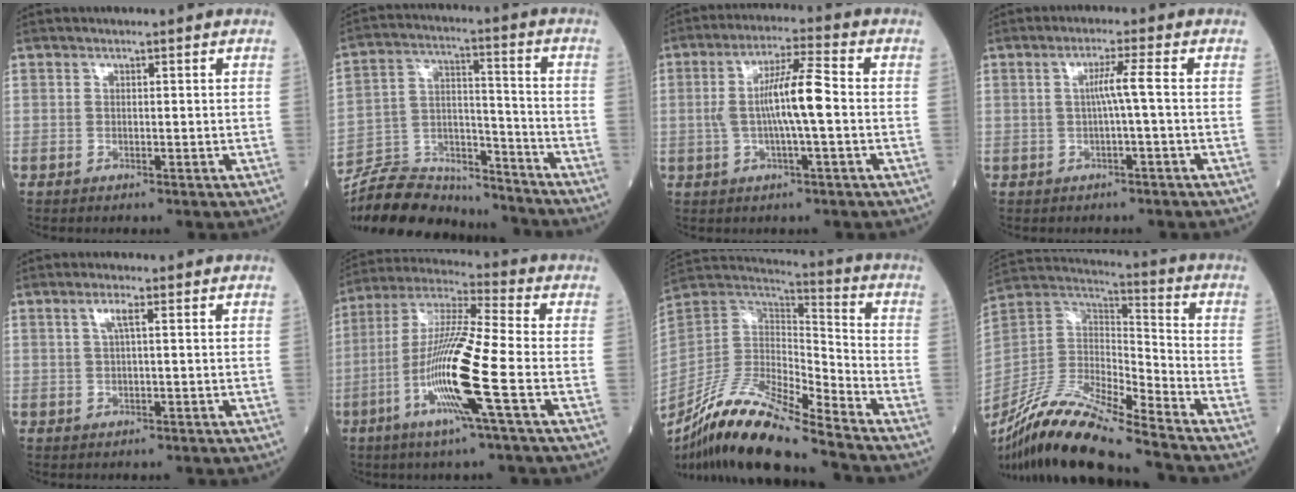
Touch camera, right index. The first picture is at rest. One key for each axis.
{"total": 16.2, "fx": -15.5, "fy": 3.7, "fz": 3.1, "tx": -0.058, "ty": 0.026, "tz": -0.258}
{"total": 8.8, "fx": -0.4, "fy": 0.5, "fz": 8.8, "tx": -0.167, "ty": 0.013, "tz": -0.014}
{"total": 3.1, "fx": -0.2, "fy": -0.8, "fz": 3.0, "tx": -0.054, "ty": 0.005, "tz": -0.003}
{"total": 2.1, "fx": 0.7, "fy": 0.0, "fz": 2.0, "tx": -0.043, "ty": 0.007, "tz": 0.013}
{"total": 15.1, "fx": -4.9, "fy": -0.5, "fz": 14.3, "tx": -0.287, "ty": -0.012, "tz": -0.102}
{"total": 18.9, "fx": -14.9, "fy": 2.0, "fz": 11.5, "tx": -0.238, "ty": -0.011, "tz": -0.281}
{"total": 19.2, "fx": -15.7, "fy": 1.7, "fz": 10.9, "tx": -0.233, "ty": -0.013, "tz": -0.300}